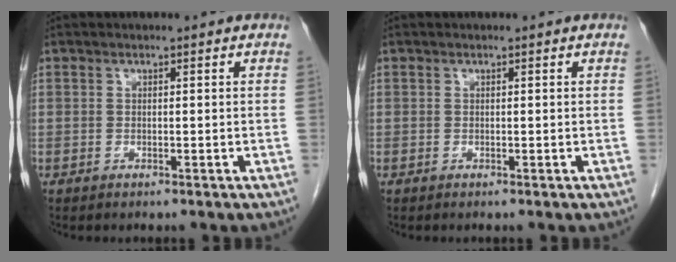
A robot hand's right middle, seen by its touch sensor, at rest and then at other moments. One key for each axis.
{"total": 0.0}